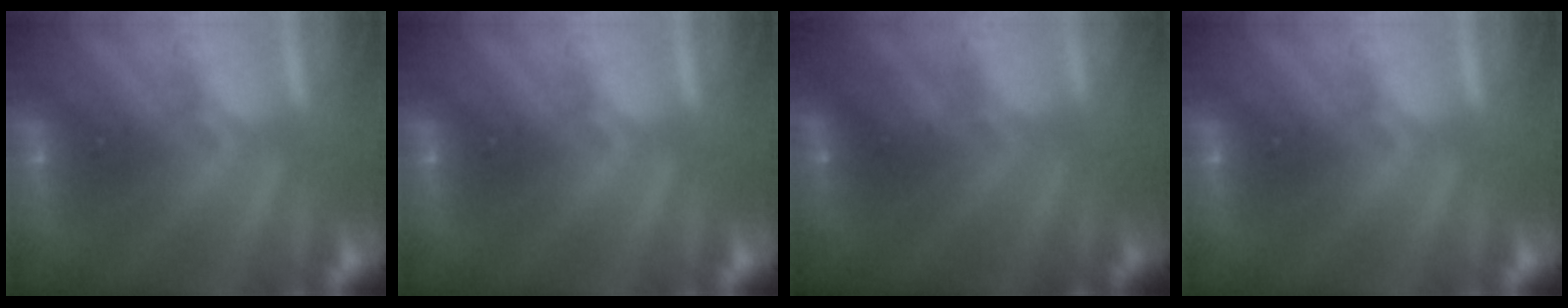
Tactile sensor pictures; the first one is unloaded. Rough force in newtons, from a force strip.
{"total": 0.0}
{"total": 2.2}
{"total": 0.0}